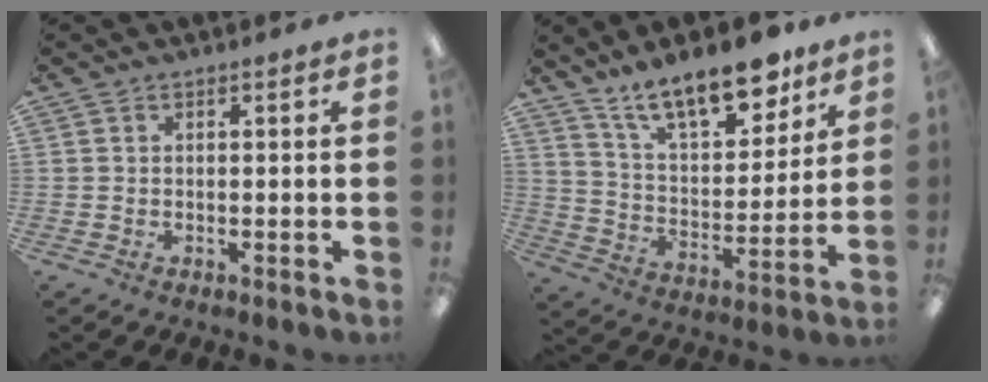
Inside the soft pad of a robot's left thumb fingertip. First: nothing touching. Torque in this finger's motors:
{"motor_torque": [0.29, 0.27, 1.41, -1.36, 0.12]}